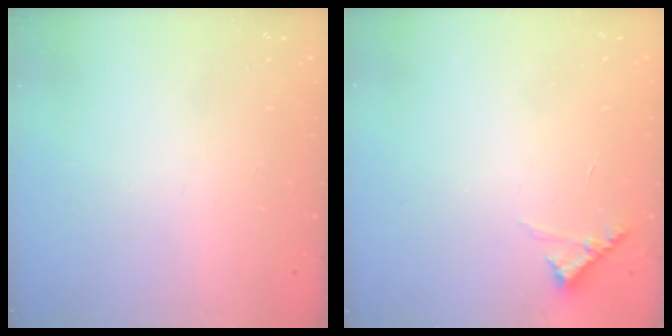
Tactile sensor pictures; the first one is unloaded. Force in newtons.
{"total": 5.4, "press": 5.4, "slide": 0.4}